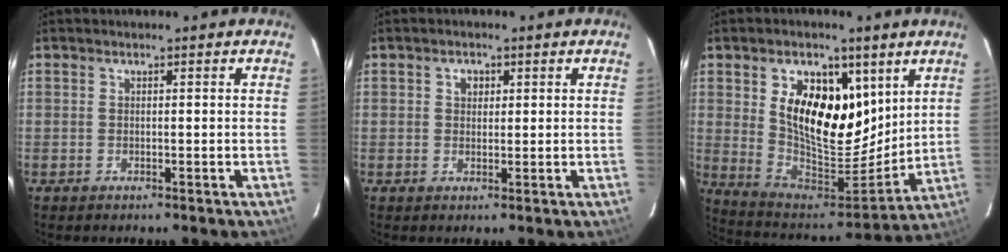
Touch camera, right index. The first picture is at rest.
{"total": 2.2, "force": [0.8, 1.8, 1.0], "torque": [-0.012, 0.008, 0.013]}
{"total": 17.8, "force": [6.9, 10.3, 12.8], "torque": [-0.232, -0.006, 0.132]}